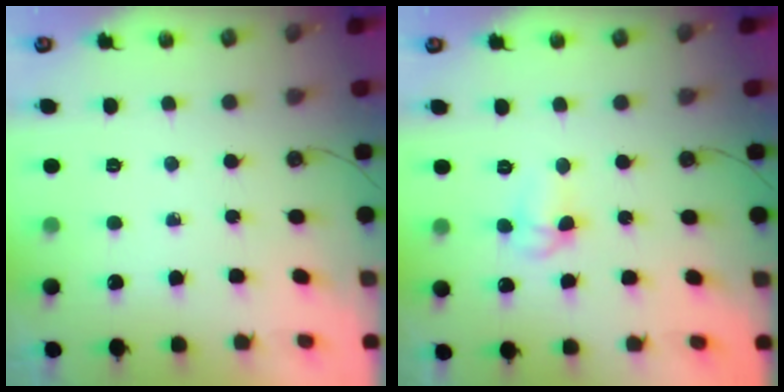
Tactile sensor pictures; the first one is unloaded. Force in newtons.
{"total": 5.4, "press": 5.4, "slide": 0.6}